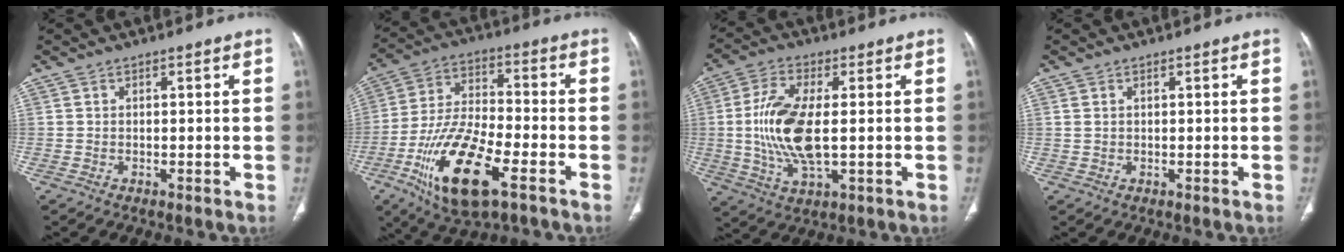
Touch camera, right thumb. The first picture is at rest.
{"total": 18.7, "force": [-8.6, 7.2, 15.0], "torque": [-0.291, 0.024, -0.149]}
{"total": 13.1, "force": [0.0, 5.3, 11.9], "torque": [-0.257, -0.007, 0.001]}
{"total": 1.0, "force": [0.4, 0.6, 0.7], "torque": [-0.023, 0.009, 0.015]}